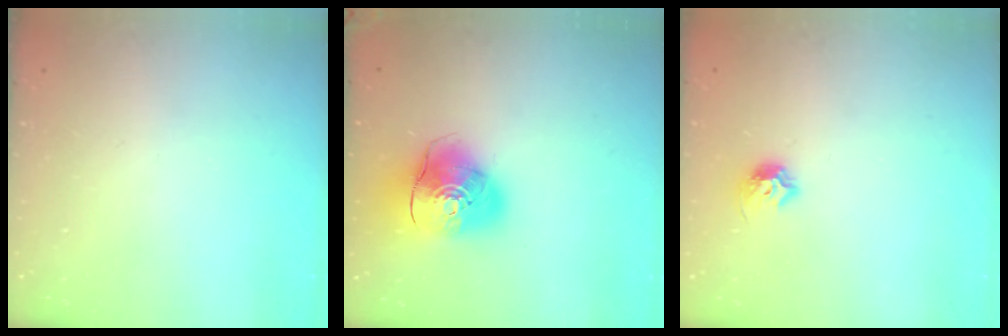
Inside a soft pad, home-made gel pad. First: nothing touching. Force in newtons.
{"total": 12.8, "press": 12.6, "slide": 2.1}
{"total": 7.7, "press": 7.7, "slide": 1.0}